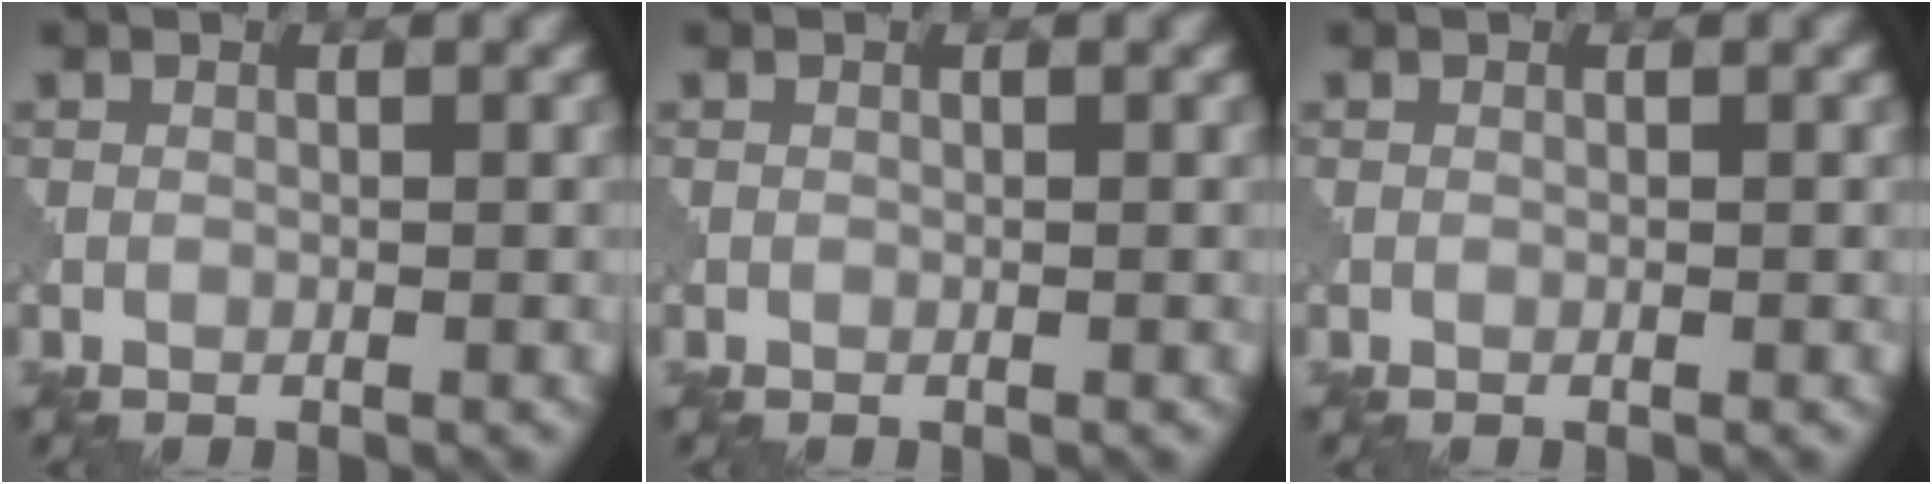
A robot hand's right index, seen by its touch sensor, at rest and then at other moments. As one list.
[{"total": 0.0}, {"total": 0.0}]